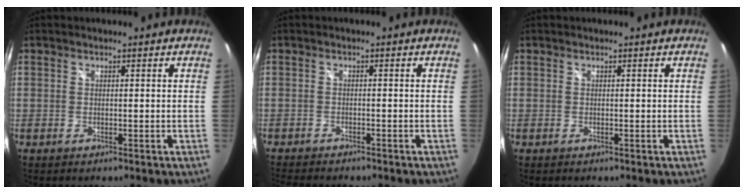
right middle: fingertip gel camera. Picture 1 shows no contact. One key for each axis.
{"total": 5.5, "fx": -5.0, "fy": 0.9, "fz": 2.1, "tx": -0.052, "ty": -0.018, "tz": -0.081}
{"total": 0.0}